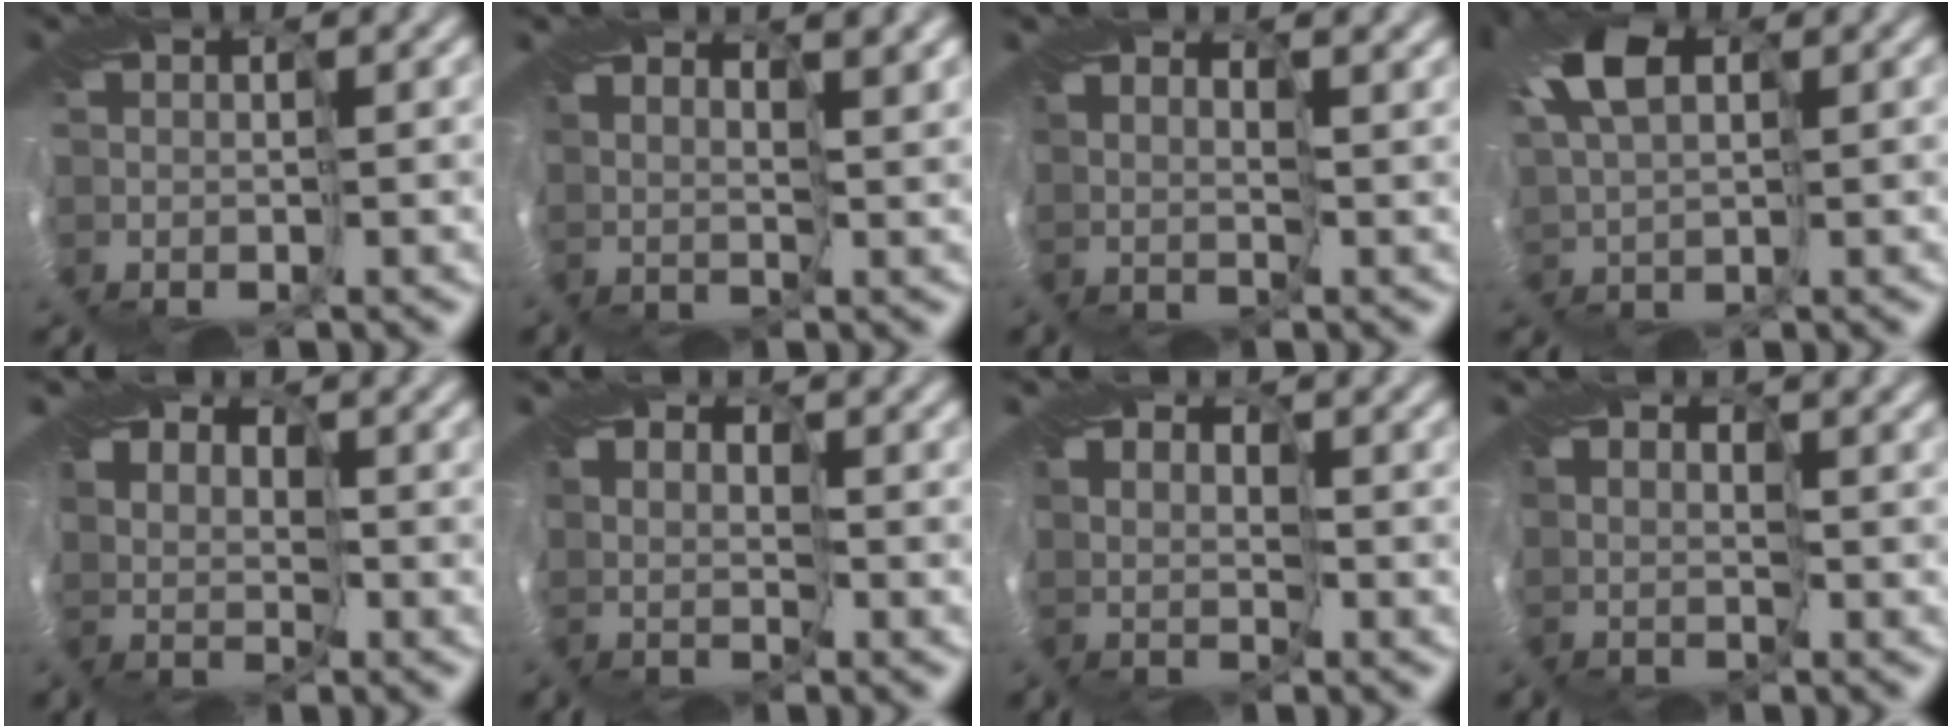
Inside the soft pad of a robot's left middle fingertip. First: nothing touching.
{"total": 3.9, "force": [3.6, 1.0, 1.0], "torque": [-0.024, 0.006, 0.069]}
{"total": 2.6, "force": [2.5, 0.6, -0.2], "torque": [-0.005, 0.004, 0.050]}
{"total": 4.8, "force": [2.5, 2.5, 3.3], "torque": [-0.095, 0.024, 0.043]}
{"total": 4.0, "force": [3.2, 2.2, 1.1], "torque": [-0.027, 0.003, 0.047]}
{"total": 2.0, "force": [1.7, 1.0, -0.5], "torque": [0.006, -0.003, 0.034]}
{"total": 2.2, "force": [1.9, 1.1, -0.3], "torque": [0.001, -0.003, 0.037]}
{"total": 1.8, "force": [1.7, 0.5, -0.4], "torque": [0.000, 0.004, 0.036]}